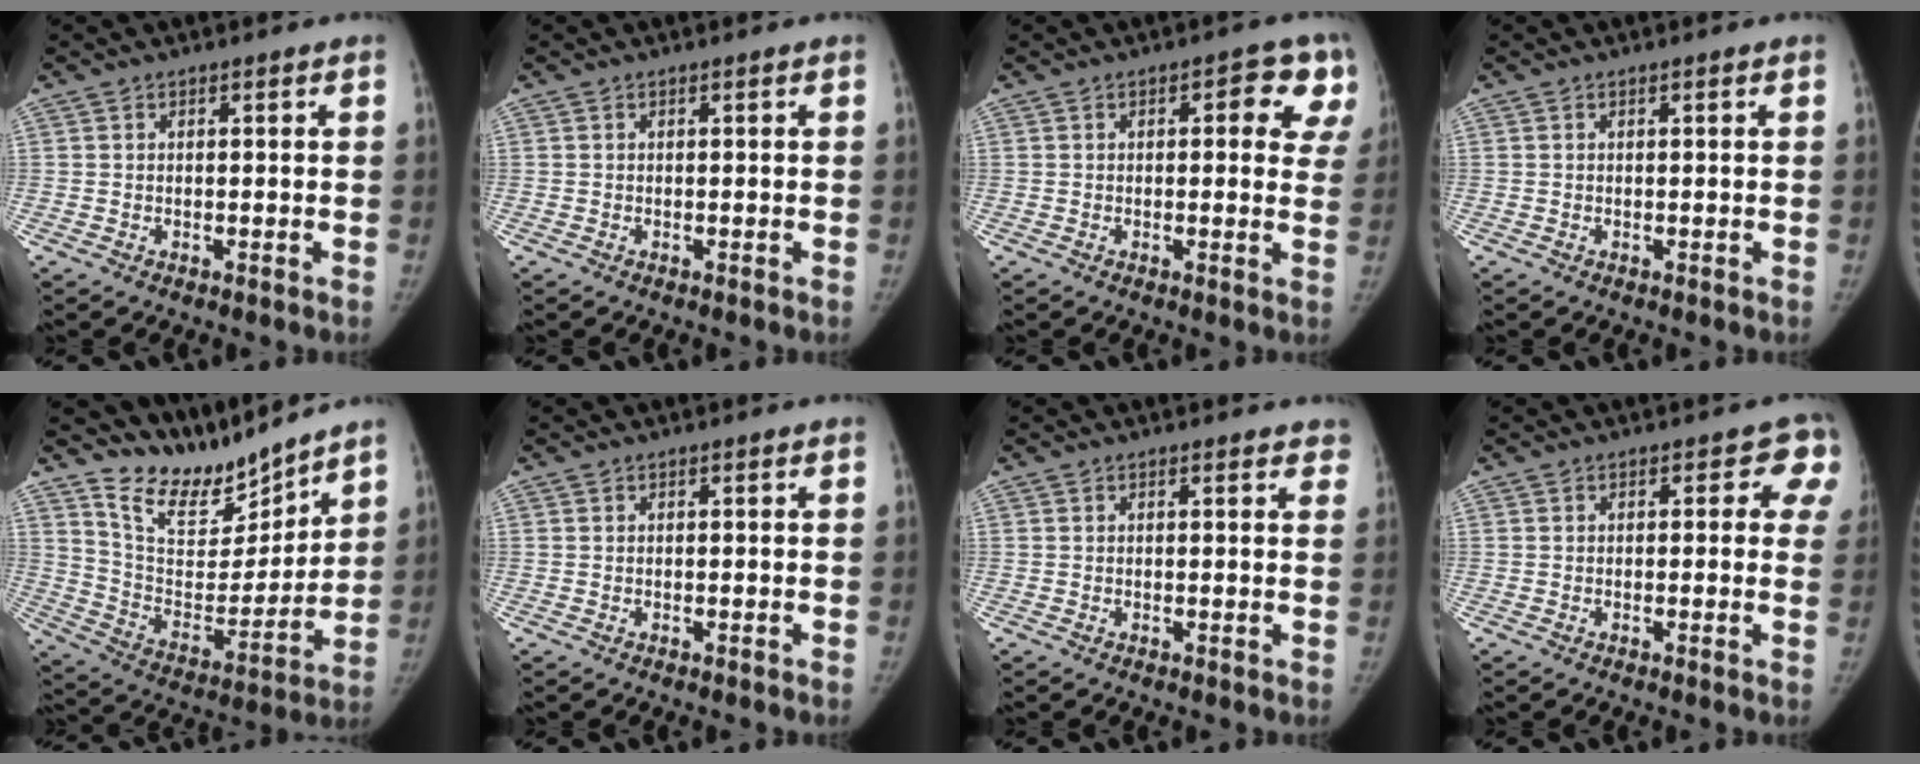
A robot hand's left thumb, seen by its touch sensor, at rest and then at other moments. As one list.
[{"total": 0.0}, {"total": 9.2, "force": [3.5, 4.1, 7.4], "torque": [-0.039, -0.004, 0.028]}, {"total": 0.0}, {"total": 14.6, "force": [13.5, 4.3, 3.2], "torque": [-0.015, -0.107, 0.257]}, {"total": 0.0}, {"total": 2.8, "force": [2.3, 1.0, 1.1], "torque": [0.012, -0.005, 0.013]}, {"total": 4.7, "force": [2.0, 2.9, 3.1], "torque": [0.008, -0.003, 0.005]}]